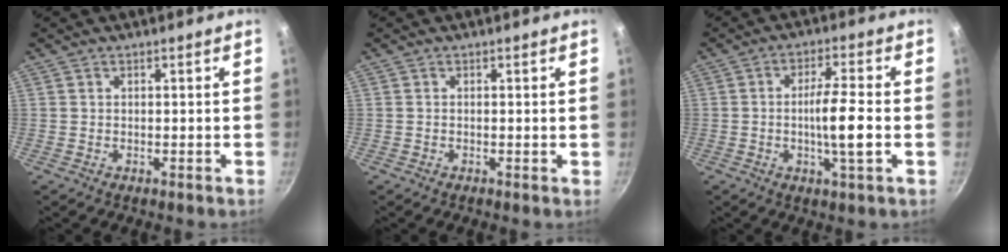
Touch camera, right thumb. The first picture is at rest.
{"total": 0.0}
{"total": 8.1, "force": [-1.3, 0.9, 7.9], "torque": [-0.142, 0.011, -0.027]}